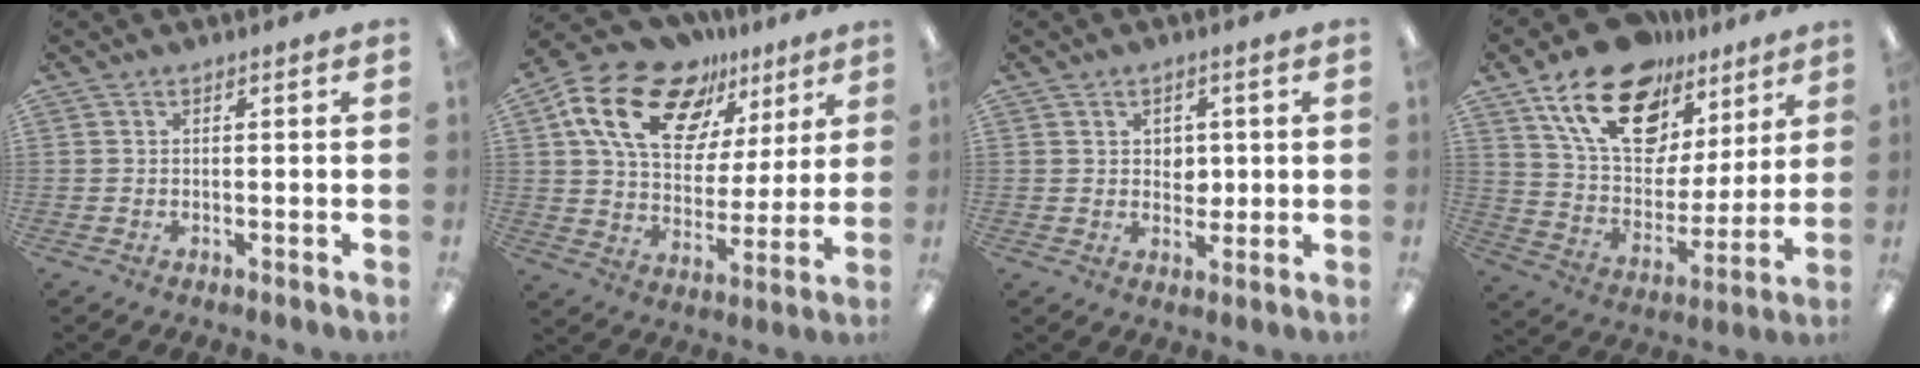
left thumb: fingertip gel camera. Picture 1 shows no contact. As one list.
[{"total": 20.4, "force": [10.9, 12.8, 11.5], "torque": [-0.193, -0.043, 0.197]}, {"total": 3.3, "force": [1.0, 2.7, 1.6], "torque": [-0.020, 0.000, 0.013]}, {"total": 20.8, "force": [13.2, 12.0, 10.7], "torque": [-0.191, -0.061, 0.236]}]